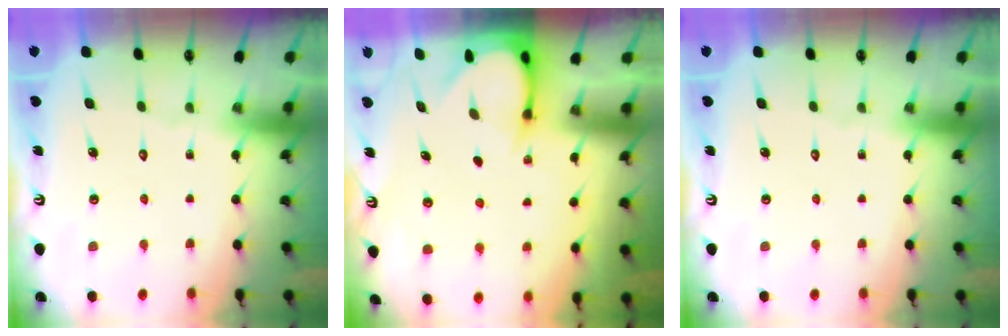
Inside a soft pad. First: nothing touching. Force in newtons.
{"total": 3.8, "press": 3.8, "slide": 0.4}
{"total": 0.0}